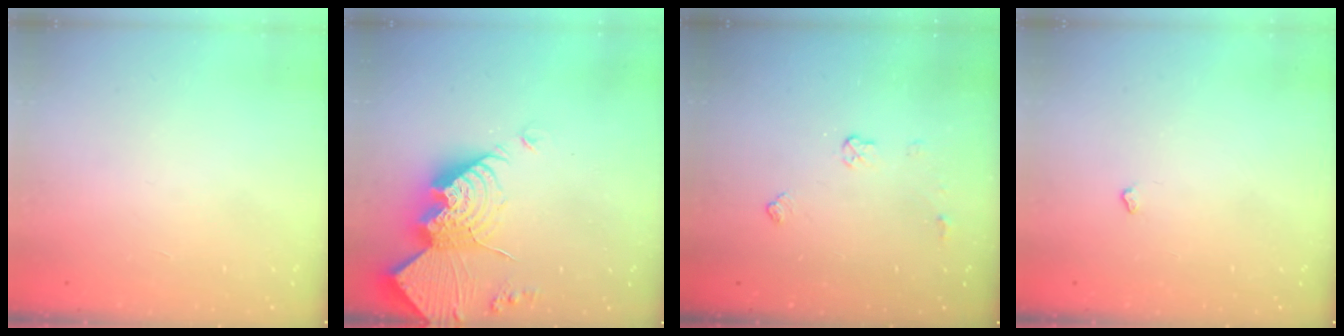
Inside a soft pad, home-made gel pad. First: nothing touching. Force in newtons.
{"total": 18.0, "press": 17.9, "slide": 1.5}
{"total": 4.6, "press": 4.6, "slide": 0.7}
{"total": 2.9, "press": 2.9, "slide": 0.5}